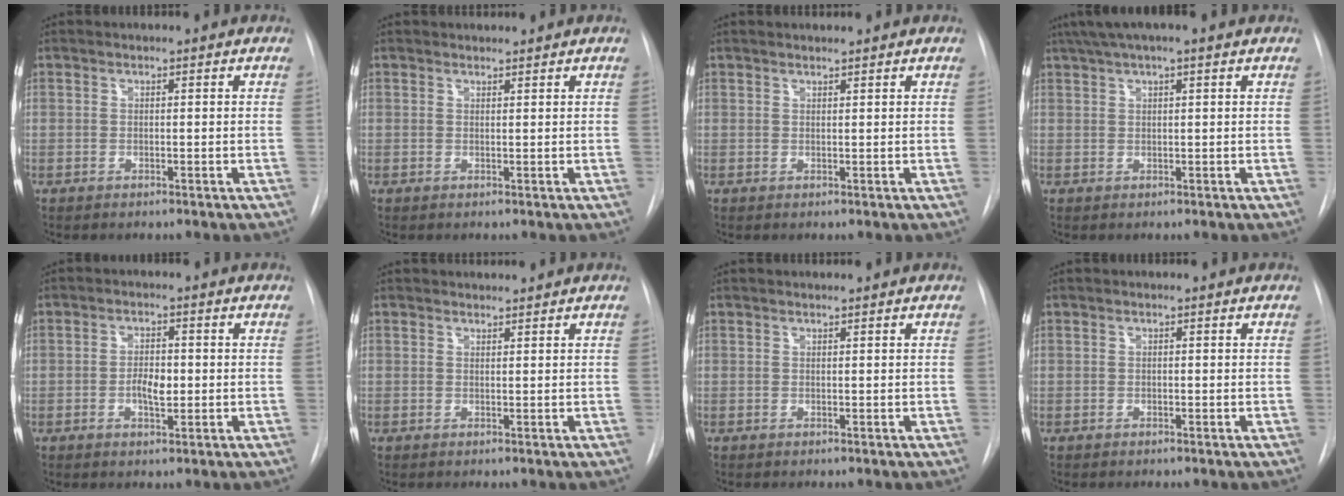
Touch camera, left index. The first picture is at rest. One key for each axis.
{"total": 1.3, "fx": 1.3, "fy": 0.0, "fz": 0.0, "tx": -0.004, "ty": 0.004, "tz": 0.023}
{"total": 1.6, "fx": 1.5, "fy": 0.1, "fz": 0.5, "tx": -0.007, "ty": 0.011, "tz": 0.028}
{"total": 6.6, "fx": 4.7, "fy": 0.4, "fz": 4.6, "tx": -0.079, "ty": 0.044, "tz": 0.078}
{"total": 3.5, "fx": -0.5, "fy": 1.5, "fz": 3.1, "tx": -0.053, "ty": 0.002, "tz": -0.007}
{"total": 1.6, "fx": 1.6, "fy": 0.0, "fz": 0.0, "tx": -0.004, "ty": 0.005, "tz": 0.027}
{"total": 0.7, "fx": 0.7, "fy": -0.1, "fz": 0.2, "tx": -0.006, "ty": 0.008, "tz": 0.015}
{"total": 0.0}